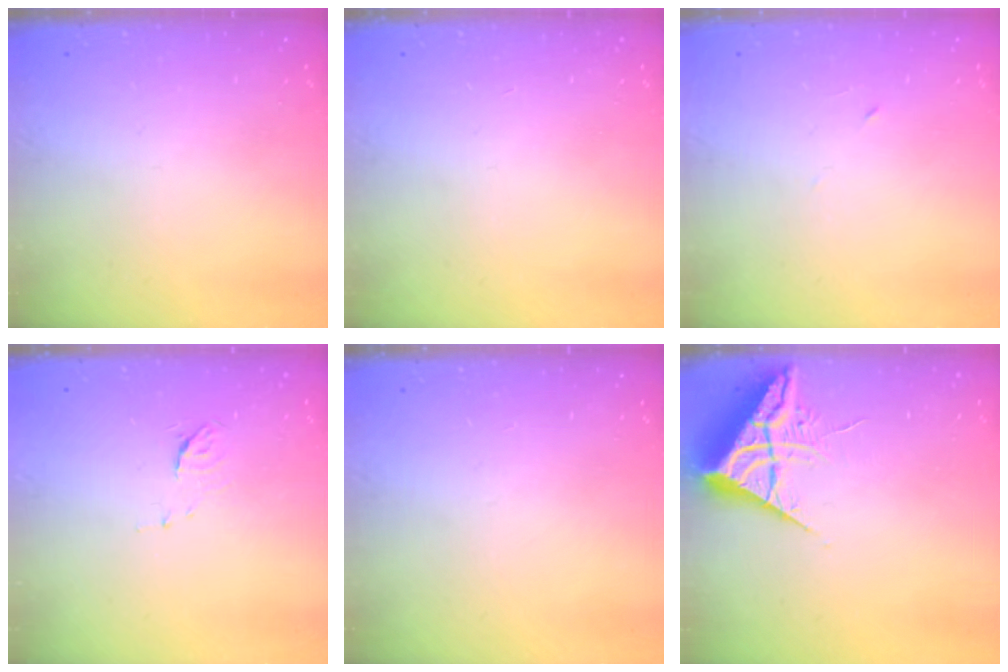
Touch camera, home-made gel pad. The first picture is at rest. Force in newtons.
{"total": 0.0}
{"total": 2.7, "press": 2.5, "slide": 1.0}
{"total": 4.1, "press": 4.1, "slide": 0.2}
{"total": 0.0}
{"total": 7.1, "press": 7.1, "slide": 0.4}